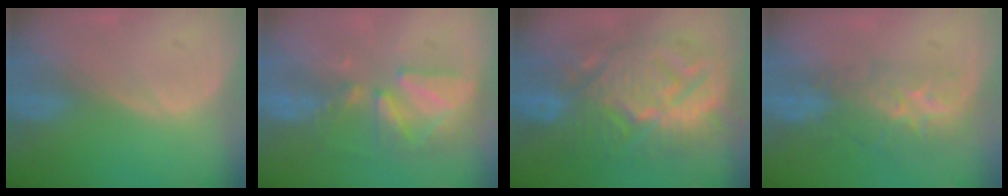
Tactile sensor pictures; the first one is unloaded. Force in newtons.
{"total": 8.9, "press": 7.8, "slide": 4.2}
{"total": 13.7, "press": 13.6, "slide": 1.3}
{"total": 8.8, "press": 7.2, "slide": 5.1}